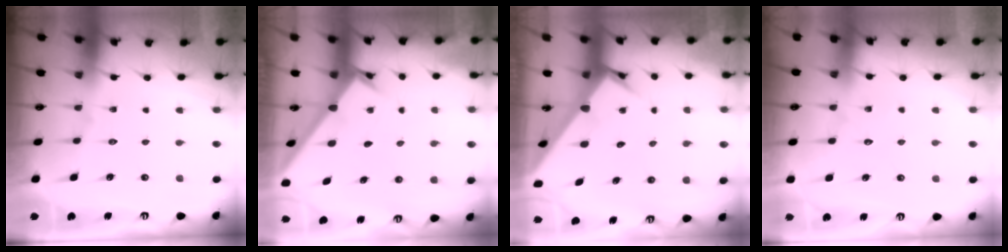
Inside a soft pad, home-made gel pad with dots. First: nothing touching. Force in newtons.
{"total": 2.0, "press": 2.0, "slide": 0.1}
{"total": 3.3, "press": 3.3, "slide": 0.2}
{"total": 2.1, "press": 2.1, "slide": 0.3}